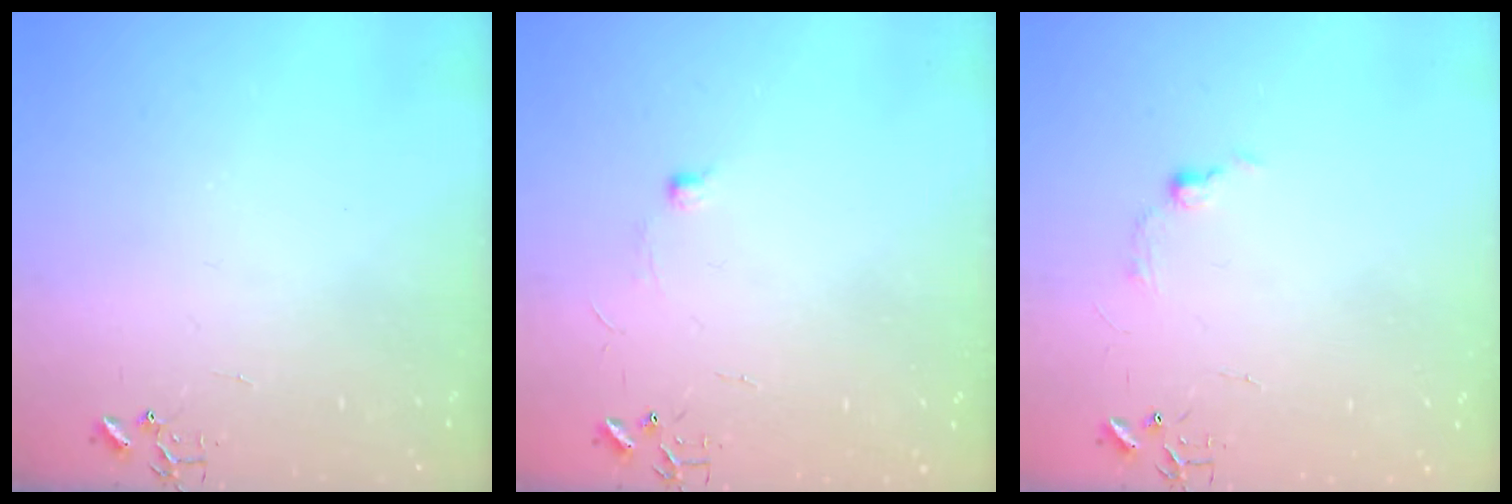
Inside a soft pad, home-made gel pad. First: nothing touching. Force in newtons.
{"total": 4.4, "press": 4.3, "slide": 0.6}
{"total": 6.4, "press": 6.3, "slide": 0.9}